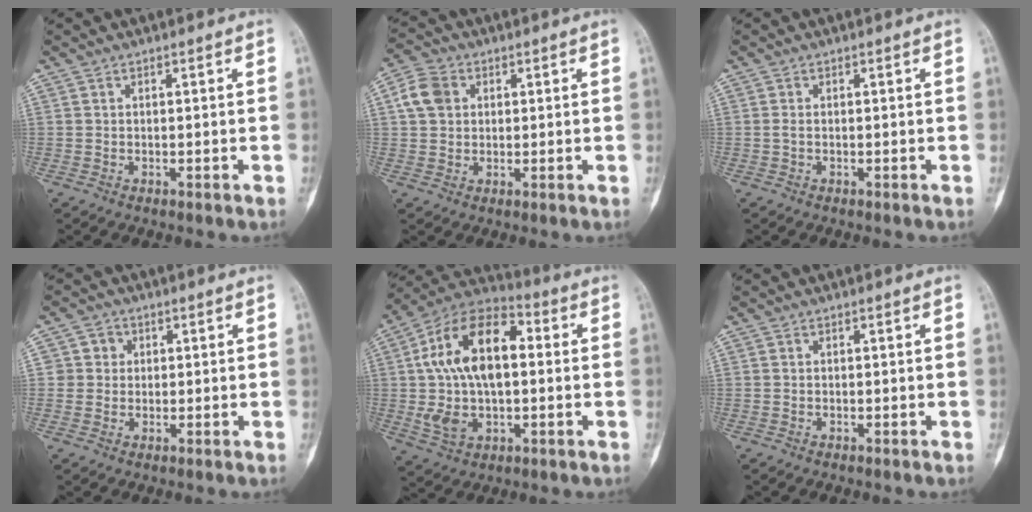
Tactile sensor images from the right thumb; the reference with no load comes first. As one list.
[{"total": 6.4, "force": [1.5, 5.1, 3.4], "torque": [-0.054, 0.008, 0.024]}, {"total": 0.6, "force": [-0.1, 0.3, 0.5], "torque": [-0.010, -0.001, -0.003]}, {"total": 3.6, "force": [0.6, 3.5, 0.5], "torque": [0.024, 0.005, 0.006]}, {"total": 19.9, "force": [1.7, 11.7, 16.0], "torque": [-0.269, 0.031, 0.028]}, {"total": 0.0}]